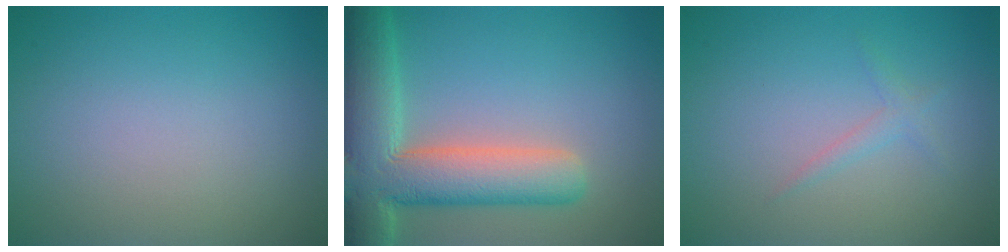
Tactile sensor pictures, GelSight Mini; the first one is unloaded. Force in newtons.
{"total": 9.7, "press": 9.6, "slide": 1.2}
{"total": 1.1, "press": 1.1, "slide": 0.0}